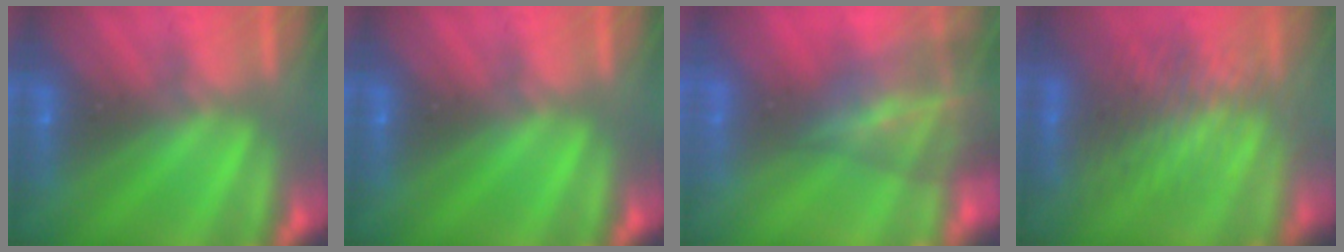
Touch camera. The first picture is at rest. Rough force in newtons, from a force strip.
{"total": 0.0}
{"total": 7.8}
{"total": 3.9}